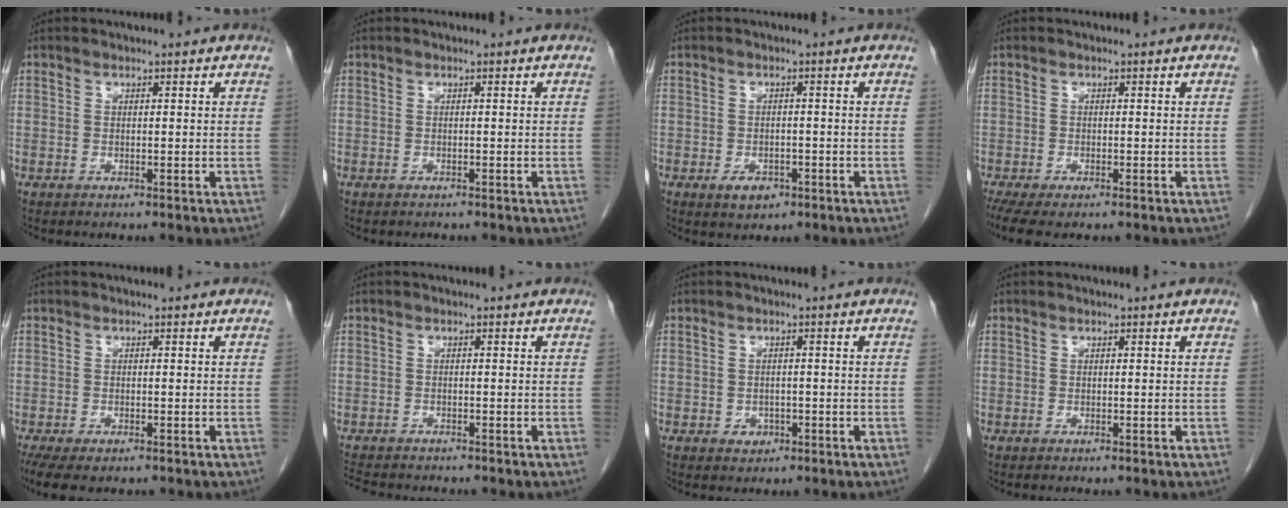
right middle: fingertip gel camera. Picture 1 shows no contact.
{"total": 0.6, "force": [-0.5, 0.2, 0.0], "torque": [-0.013, -0.001, -0.010]}
{"total": 3.0, "force": [-1.6, 1.8, 1.8], "torque": [-0.028, 0.000, -0.013]}
{"total": 5.5, "force": [-3.9, 1.8, 3.4], "torque": [-0.065, -0.017, -0.067]}
{"total": 6.4, "force": [-4.5, 2.6, 3.8], "torque": [-0.074, -0.018, -0.072]}
{"total": 4.8, "force": [-4.4, 1.1, 1.5], "torque": [-0.027, -0.012, -0.071]}
{"total": 1.7, "force": [-0.7, 1.4, 0.7], "torque": [-0.010, 0.004, -0.003]}
{"total": 0.0}